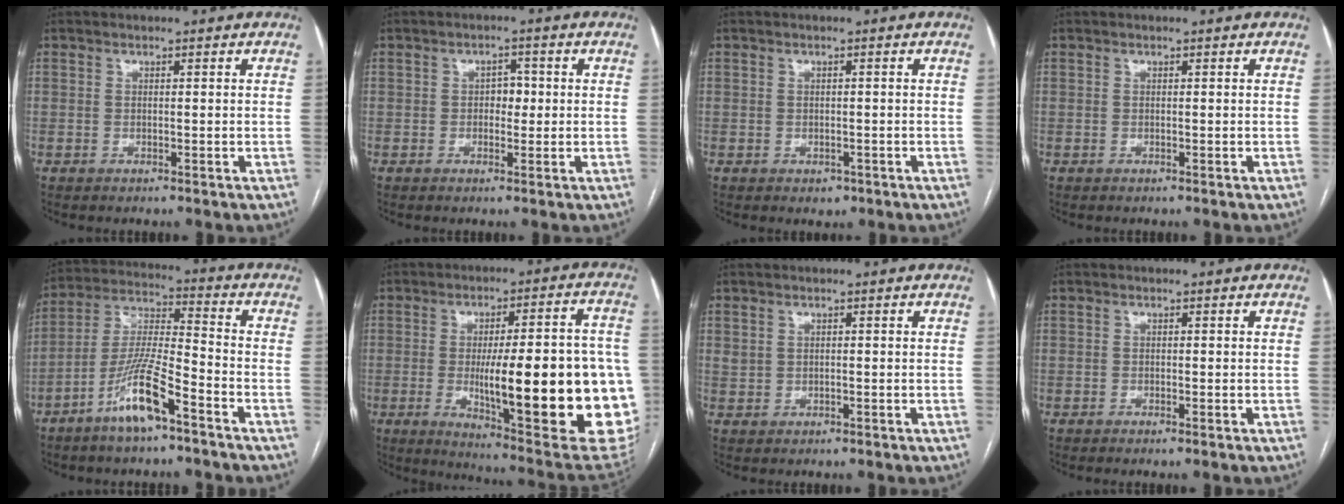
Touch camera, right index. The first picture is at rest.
{"total": 2.7, "force": [0.0, 1.8, 2.0], "torque": [-0.022, 0.008, 0.001]}
{"total": 1.7, "force": [-0.7, 1.4, 0.7], "torque": [-0.004, 0.002, -0.001]}
{"total": 0.0}
{"total": 10.9, "force": [-6.5, 1.3, 8.6], "torque": [-0.176, -0.006, -0.126]}
{"total": 27.3, "force": [-3.8, 4.7, 26.7], "torque": [-0.281, -0.003, -0.041]}
{"total": 1.1, "force": [0.6, 0.9, 0.3], "torque": [-0.003, 0.006, 0.014]}
{"total": 0.5, "force": [-0.2, 0.0, 0.4], "torque": [-0.007, 0.001, -0.004]}